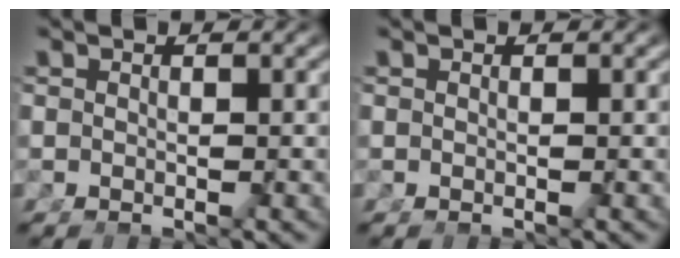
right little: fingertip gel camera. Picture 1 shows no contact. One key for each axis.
{"total": 0.0}